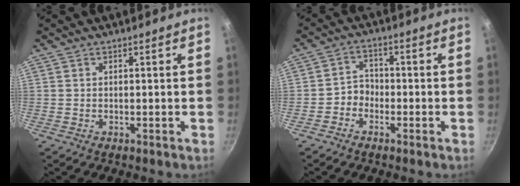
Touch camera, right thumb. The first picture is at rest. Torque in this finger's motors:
{"motor_torque": [0.15, 0.04, 0.32, 0.05, 0.00]}